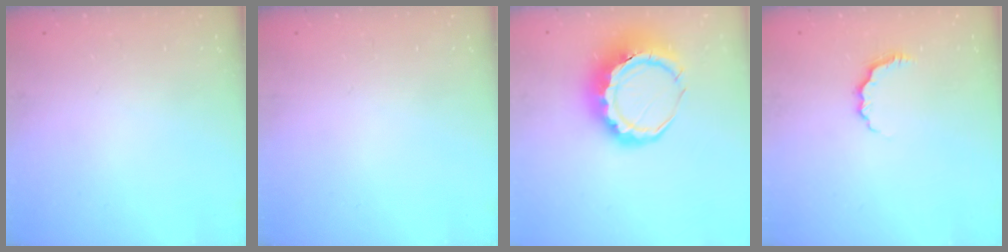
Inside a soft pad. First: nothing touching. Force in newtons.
{"total": 0.0}
{"total": 12.5, "press": 12.3, "slide": 2.2}
{"total": 4.2, "press": 4.1, "slide": 0.9}